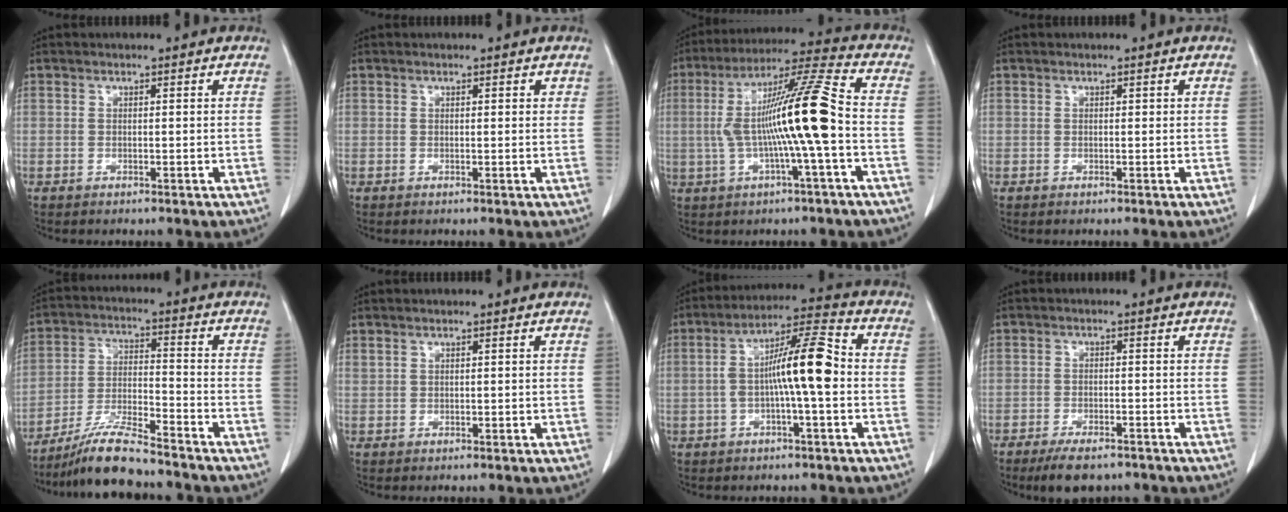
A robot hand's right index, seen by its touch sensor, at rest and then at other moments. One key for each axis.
{"total": 0.7, "fx": 0.4, "fy": 0.3, "fz": 0.5, "tx": -0.006, "ty": -0.001, "tz": 0.004}
{"total": 14.4, "fx": -1.2, "fy": -0.4, "fz": 14.4, "tx": -0.262, "ty": 0.019, "tz": -0.030}
{"total": 0.0}
{"total": 9.9, "fx": -8.6, "fy": 0.4, "fz": 5.0, "tx": -0.095, "ty": -0.016, "tz": -0.157}
{"total": 0.8, "fx": 0.6, "fy": 0.3, "fz": 0.4, "tx": -0.008, "ty": 0.003, "tz": 0.014}
{"total": 10.8, "fx": -0.7, "fy": 1.2, "fz": 10.7, "tx": -0.187, "ty": 0.026, "tz": -0.018}
{"total": 6.0, "fx": -4.7, "fy": 2.0, "fz": 3.2, "tx": -0.049, "ty": -0.007, "tz": -0.069}